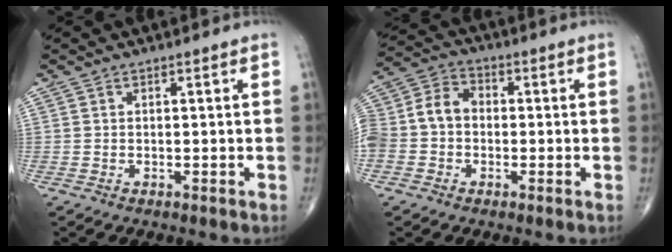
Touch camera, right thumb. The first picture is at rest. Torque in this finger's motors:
{"motor_torque": [0.40, 0.41, 0.79, 0.38, 0.16]}